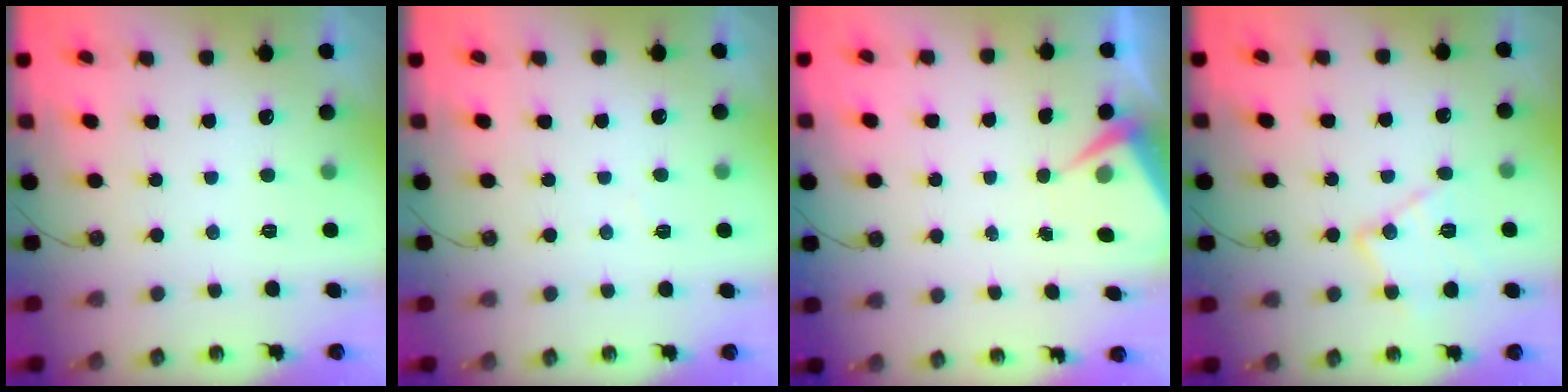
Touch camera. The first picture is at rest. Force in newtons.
{"total": 3.8, "press": 3.7, "slide": 0.6}
{"total": 5.8, "press": 5.7, "slide": 0.7}
{"total": 14.0, "press": 13.9, "slide": 1.0}